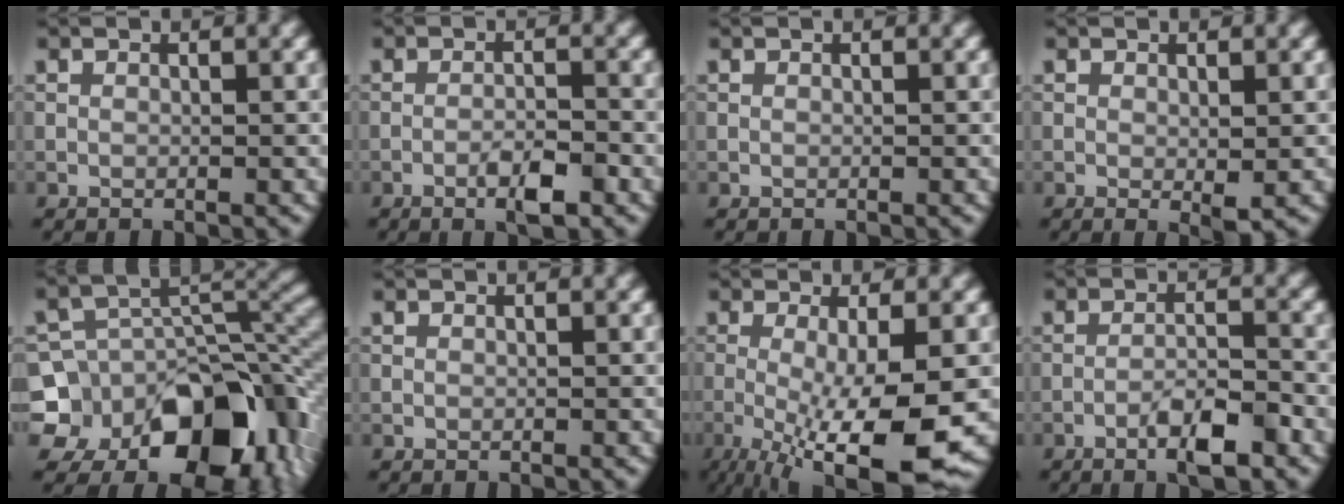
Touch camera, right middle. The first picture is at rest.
{"total": 3.2, "force": [-1.6, 0.7, 2.6], "torque": [-0.048, 0.002, -0.030]}
{"total": 0.0}
{"total": 1.4, "force": [-0.1, 0.3, 1.3], "torque": [-0.019, -0.007, -0.002]}
{"total": 13.7, "force": [-6.3, 9.7, 7.4], "torque": [-0.119, -0.005, -0.101]}
{"total": 0.0}
{"total": 10.2, "force": [-3.1, 2.2, 9.5], "torque": [-0.152, -0.019, -0.043]}
{"total": 4.3, "force": [-2.5, 1.0, 3.4], "torque": [-0.061, 0.006, -0.046]}